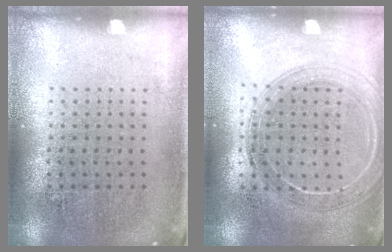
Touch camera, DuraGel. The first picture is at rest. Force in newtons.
{"total": 1.7, "press": 1.6, "slide": 0.5}